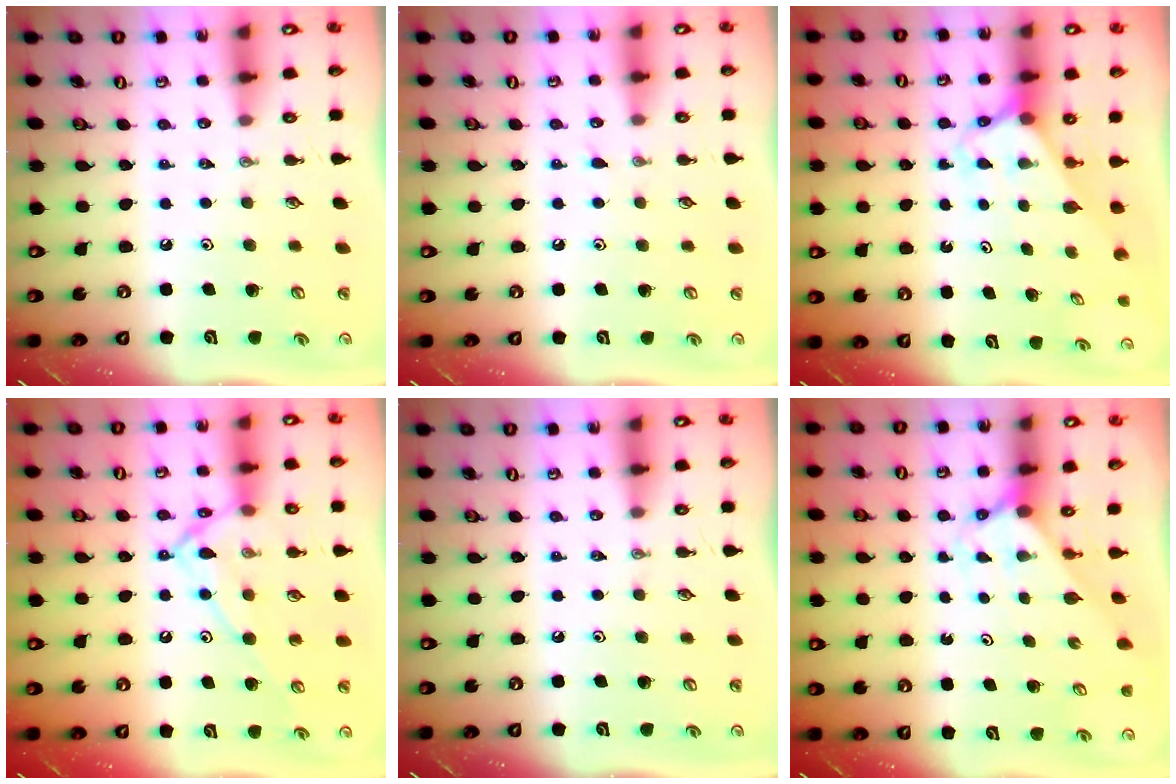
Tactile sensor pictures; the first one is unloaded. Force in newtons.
{"total": 5.6, "press": 5.6, "slide": 0.5}
{"total": 2.6, "press": 2.6, "slide": 0.2}
{"total": 13.7, "press": 13.6, "slide": 0.9}
{"total": 0.0}
{"total": 2.4, "press": 2.4, "slide": 0.2}